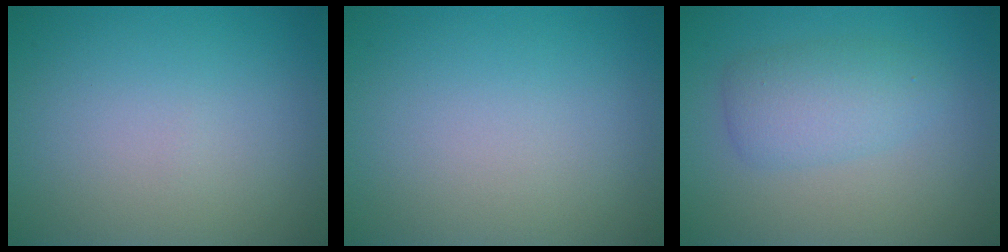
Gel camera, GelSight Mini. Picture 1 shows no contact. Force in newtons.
{"total": 0.0}
{"total": 3.2, "press": 3.2, "slide": 0.1}